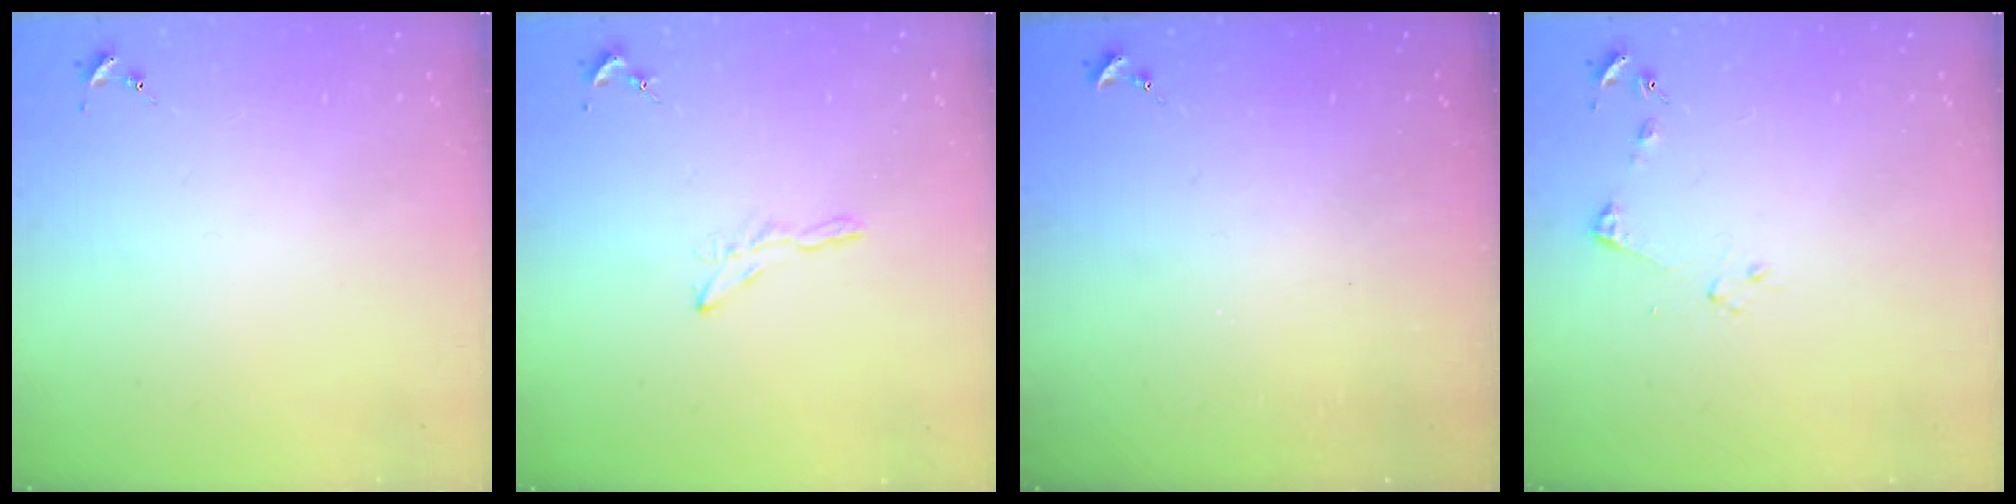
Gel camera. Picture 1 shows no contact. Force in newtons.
{"total": 4.2, "press": 4.2, "slide": 0.5}
{"total": 0.0}
{"total": 4.5, "press": 4.5, "slide": 0.6}